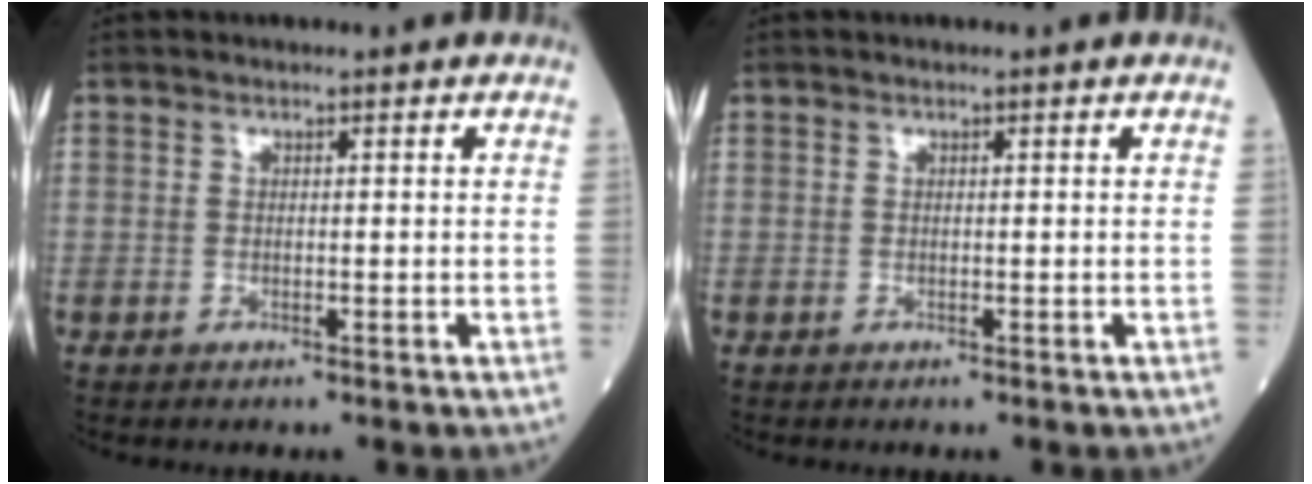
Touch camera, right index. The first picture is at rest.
{"total": 0.0}